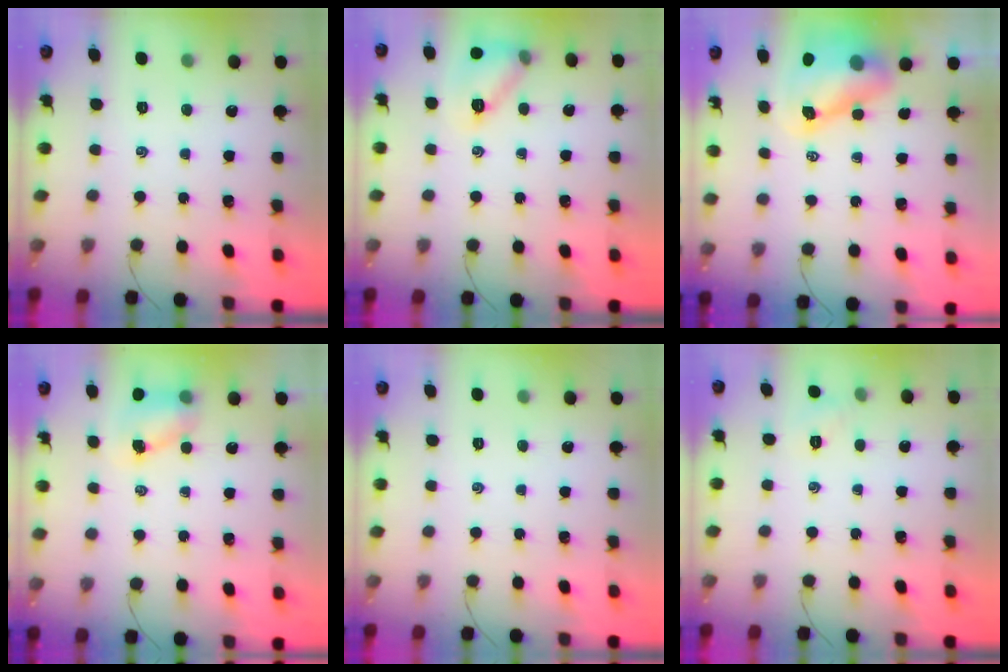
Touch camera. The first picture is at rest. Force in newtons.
{"total": 12.0, "press": 11.9, "slide": 0.6}
{"total": 8.4, "press": 8.1, "slide": 2.2}
{"total": 5.5, "press": 5.5, "slide": 0.5}
{"total": 0.0}
{"total": 5.2, "press": 4.9, "slide": 1.7}